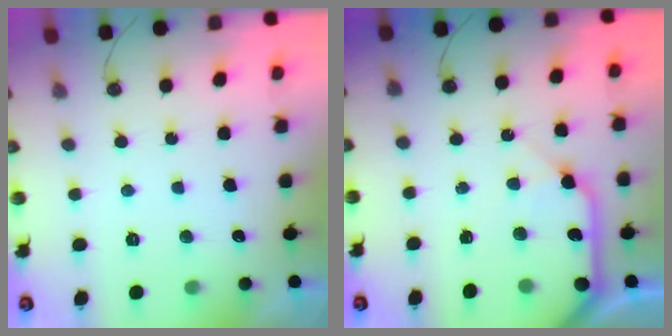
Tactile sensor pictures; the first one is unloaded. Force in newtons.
{"total": 12.0, "press": 11.9, "slide": 1.6}